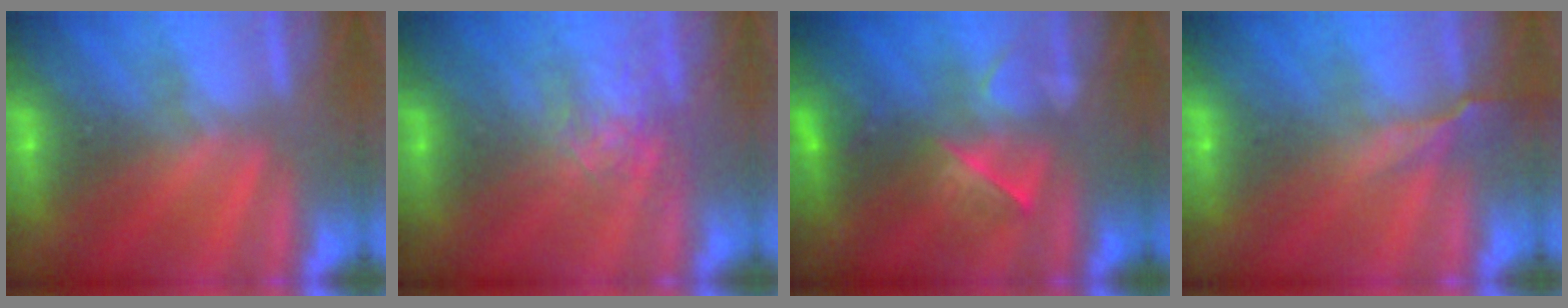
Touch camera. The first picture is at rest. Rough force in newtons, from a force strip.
{"total": 2.6}
{"total": 2.6}
{"total": 2.5}